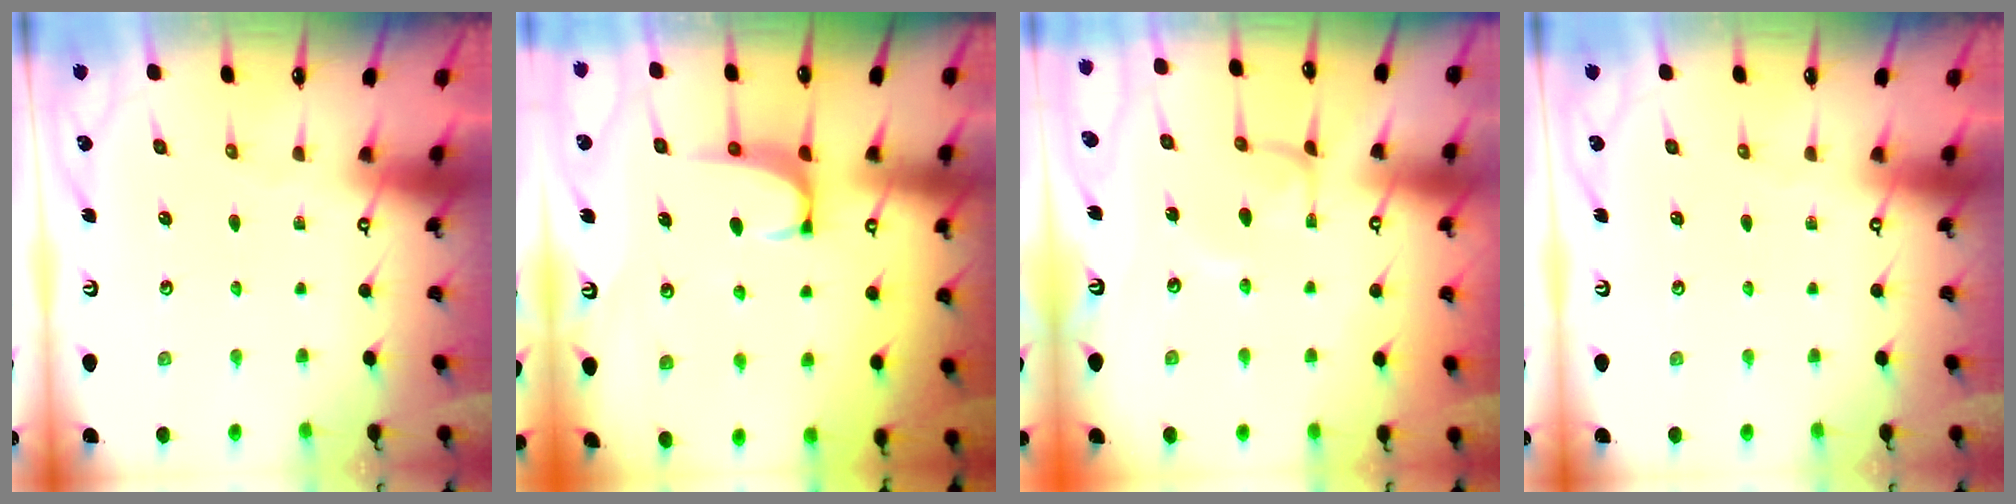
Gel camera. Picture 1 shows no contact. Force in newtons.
{"total": 2.3, "press": 2.2, "slide": 0.6}
{"total": 2.1, "press": 2.1, "slide": 0.1}
{"total": 0.0}